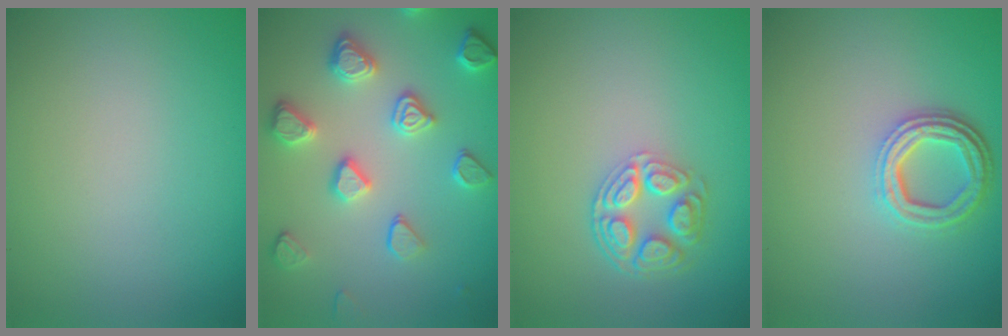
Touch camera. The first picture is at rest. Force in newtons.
{"total": 4.6, "press": 4.1, "slide": 2.1}
{"total": 4.2, "press": 3.2, "slide": 2.7}
{"total": 3.9, "press": 3.0, "slide": 2.5}